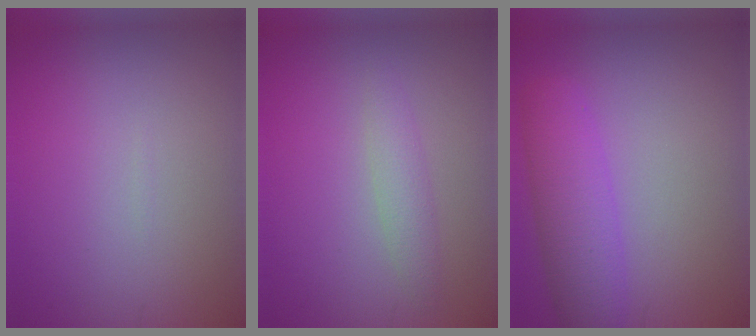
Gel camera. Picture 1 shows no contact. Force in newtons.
{"total": 1.9, "press": 1.9, "slide": 0.0}
{"total": 4.9, "press": 4.8, "slide": 0.3}